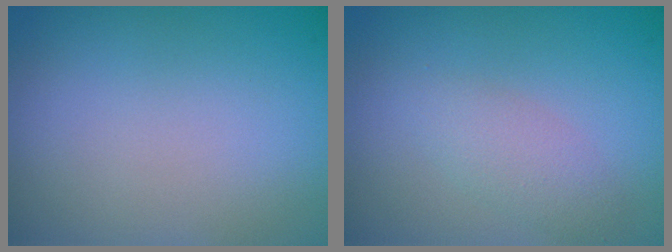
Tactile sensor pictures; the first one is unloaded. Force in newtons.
{"total": 2.1, "press": 2.1, "slide": 0.1}